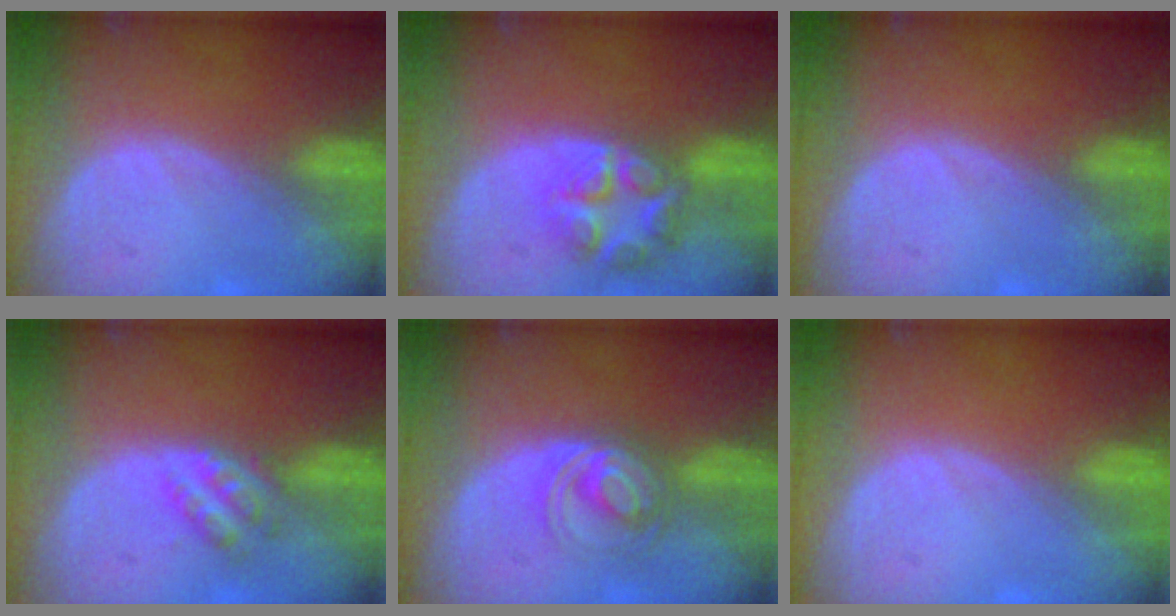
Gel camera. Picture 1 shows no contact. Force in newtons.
{"total": 7.9, "press": 6.9, "slide": 3.8}
{"total": 0.0}
{"total": 4.6, "press": 4.1, "slide": 2.2}
{"total": 6.0, "press": 5.6, "slide": 2.1}
{"total": 0.0}